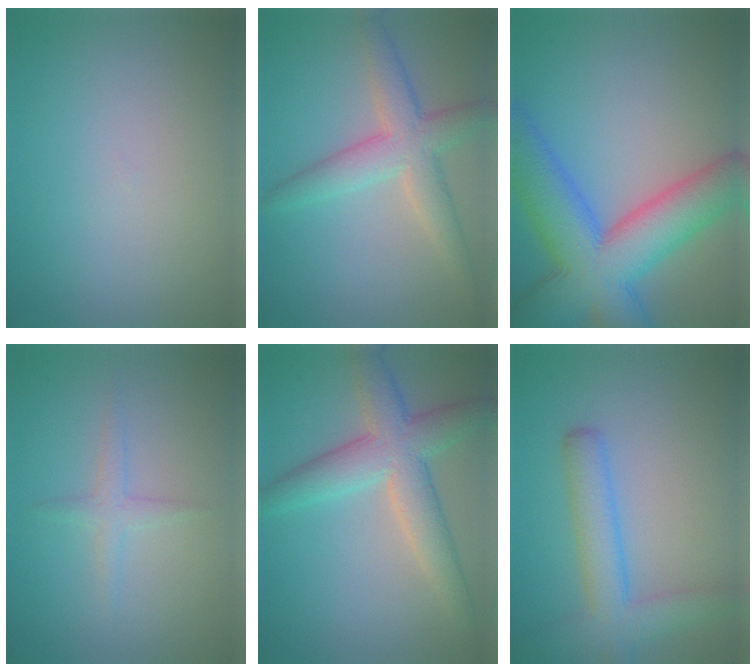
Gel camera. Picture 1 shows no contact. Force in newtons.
{"total": 5.1, "press": 5.1, "slide": 0.2}
{"total": 12.3, "press": 12.3, "slide": 0.4}
{"total": 1.5, "press": 1.5, "slide": 0.0}
{"total": 6.2, "press": 6.2, "slide": 0.2}
{"total": 4.8, "press": 4.8, "slide": 0.1}